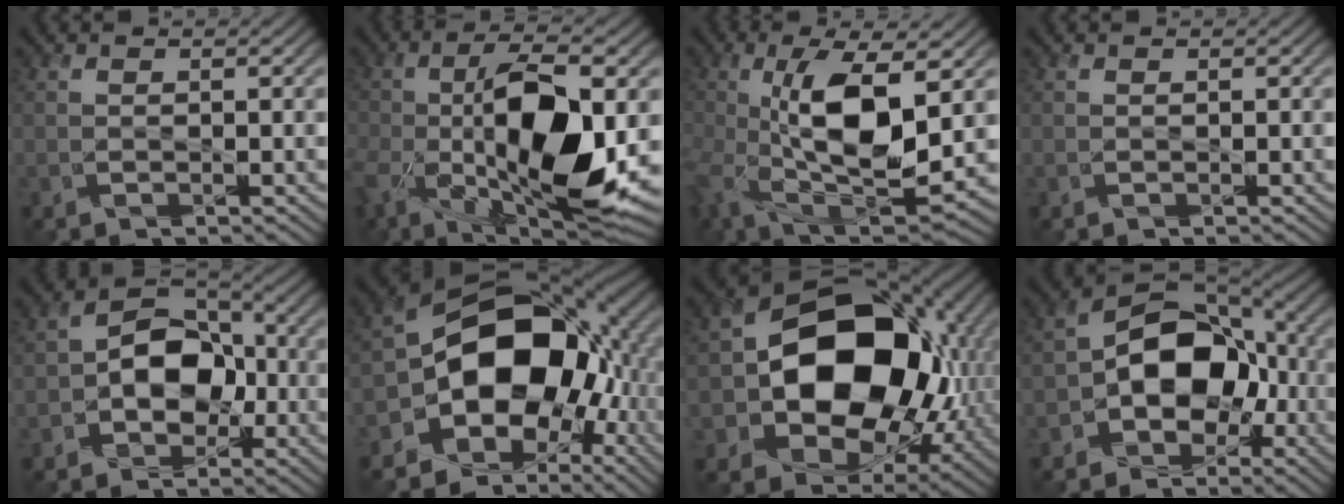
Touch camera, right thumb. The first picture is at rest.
{"total": 15.7, "force": [-2.6, 7.0, 13.9], "torque": [-0.264, -0.017, -0.039]}
{"total": 13.1, "force": [0.4, 5.6, 11.8], "torque": [-0.240, -0.006, 0.009]}
{"total": 0.0}
{"total": 7.1, "force": [-1.3, 5.2, 4.6], "torque": [-0.068, 0.014, -0.036]}
{"total": 16.3, "force": [-2.4, 12.2, 10.5], "torque": [-0.151, -0.005, -0.046]}
{"total": 16.5, "force": [0.2, 12.4, 10.9], "torque": [-0.171, -0.017, 0.011]}
{"total": 10.3, "force": [-2.4, 7.5, 6.7], "torque": [-0.100, 0.010, -0.060]}